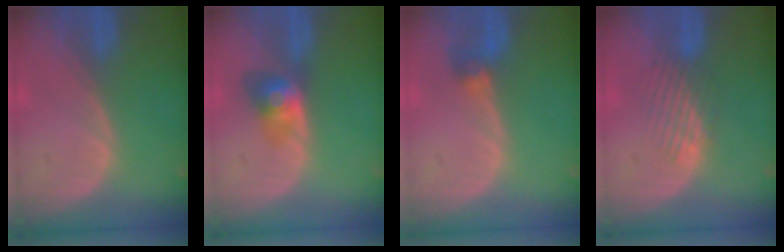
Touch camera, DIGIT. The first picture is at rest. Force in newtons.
{"total": 4.0, "press": 4.0, "slide": 0.2}
{"total": 2.8, "press": 2.6, "slide": 1.0}
{"total": 3.6, "press": 3.1, "slide": 1.9}